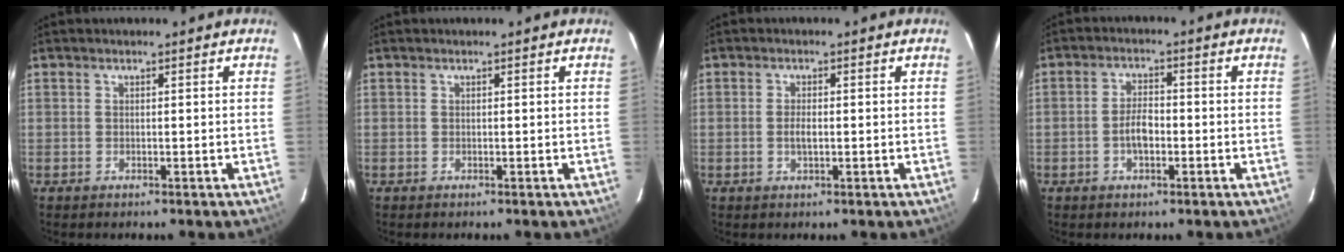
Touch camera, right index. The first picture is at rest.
{"total": 0.0}
{"total": 1.8, "force": [-0.3, 0.5, 1.7], "torque": [-0.035, -0.001, -0.007]}
{"total": 3.8, "force": [-1.4, 1.7, 3.2], "torque": [-0.065, 0.006, -0.024]}